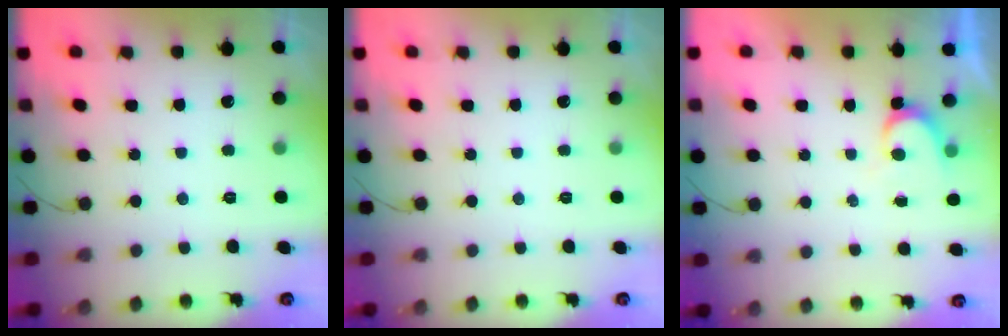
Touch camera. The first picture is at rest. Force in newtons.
{"total": 0.0}
{"total": 4.8, "press": 4.8, "slide": 0.6}